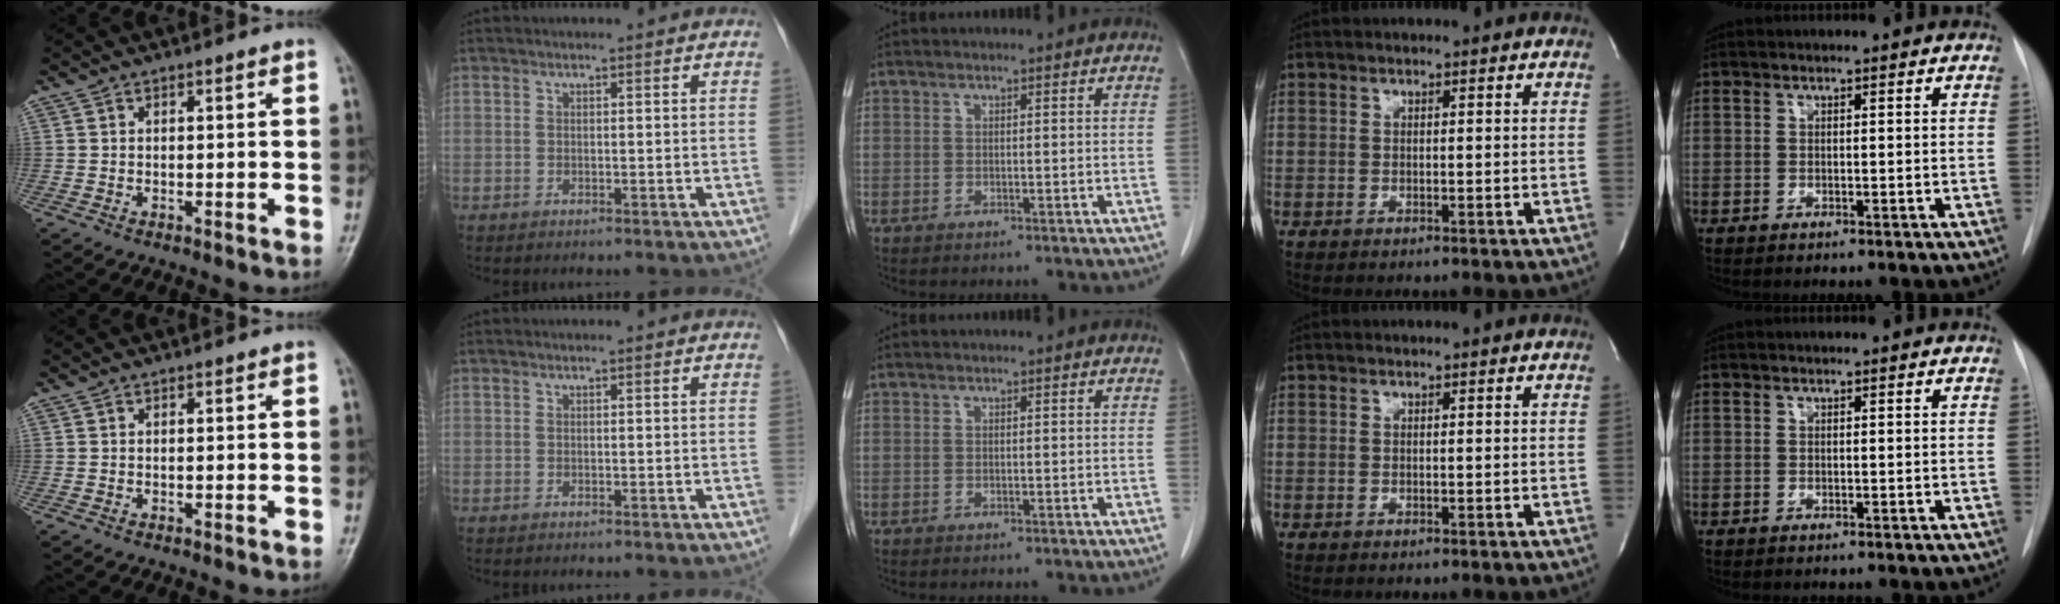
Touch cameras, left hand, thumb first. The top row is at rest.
{}